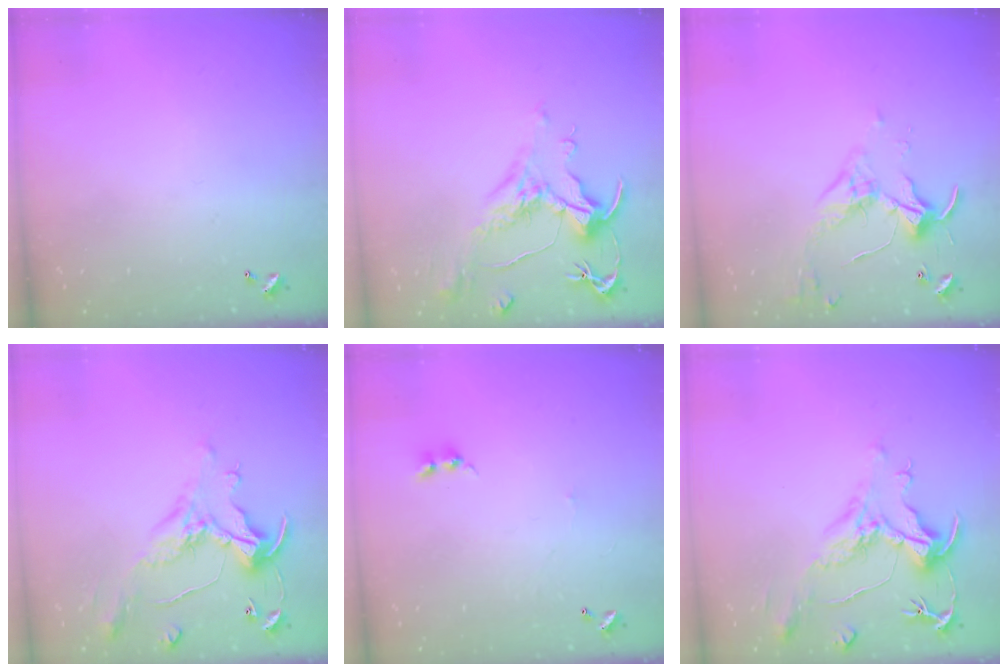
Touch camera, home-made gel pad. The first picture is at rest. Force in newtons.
{"total": 1.6, "press": 0.8, "slide": 1.4}
{"total": 3.5, "press": 3.4, "slide": 0.7}
{"total": 1.7, "press": 1.2, "slide": 1.1}
{"total": 0.0}
{"total": 1.7, "press": 1.3, "slide": 1.2}